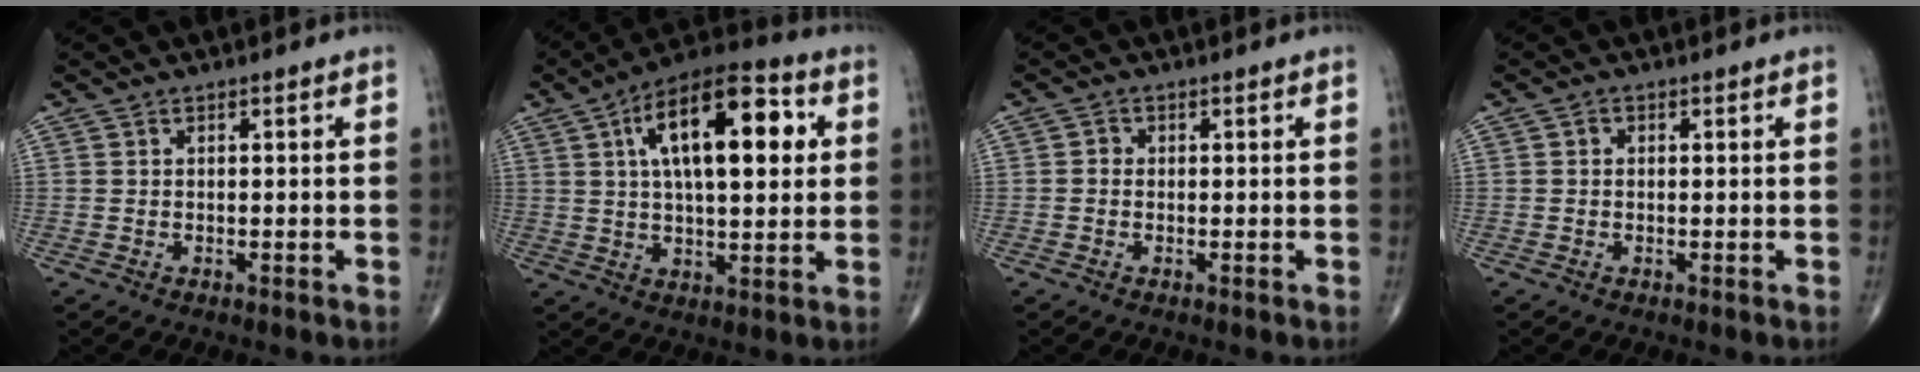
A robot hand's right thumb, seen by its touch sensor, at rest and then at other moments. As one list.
[{"total": 19.1, "force": [5.1, 8.2, 16.5], "torque": [-0.242, 0.013, 0.072]}, {"total": 1.2, "force": [-0.2, 1.0, 0.5], "torque": [-0.001, 0.003, -0.006]}, {"total": 0.9, "force": [0.0, 0.8, 0.4], "torque": [-0.002, 0.002, -0.003]}]